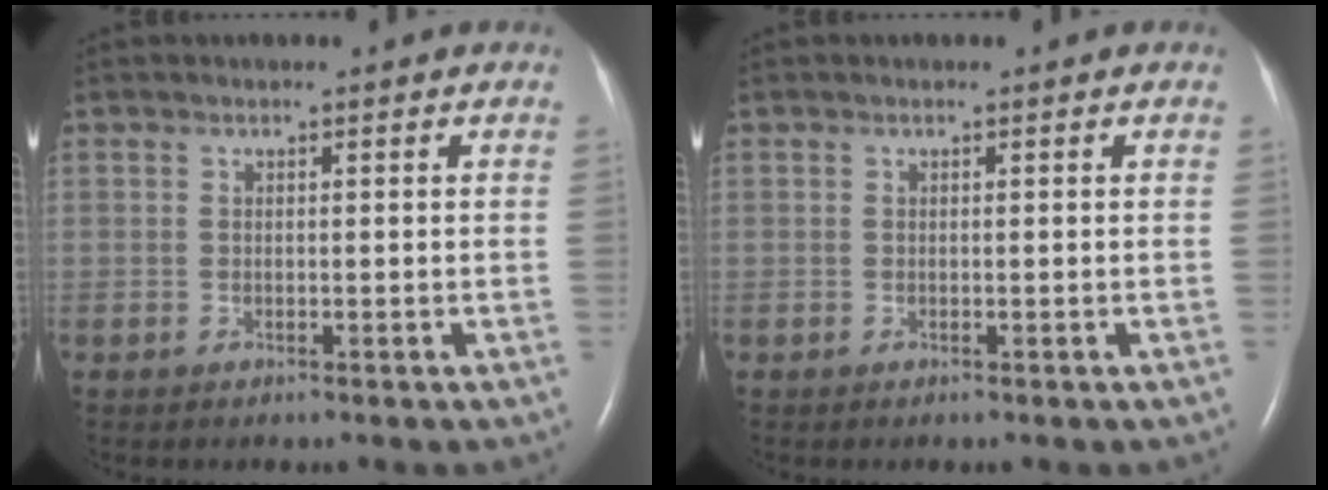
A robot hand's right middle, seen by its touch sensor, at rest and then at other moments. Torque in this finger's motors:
{"motor_torque": [0.00, 0.00, 0.00, 0.00]}